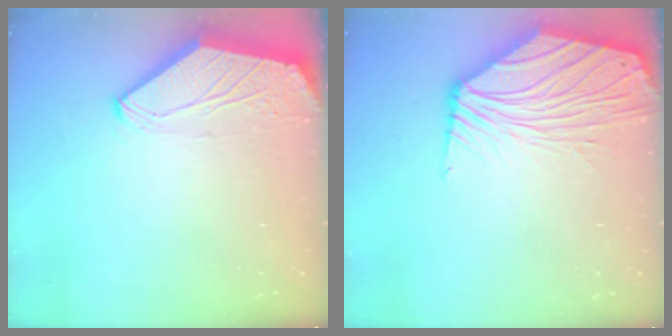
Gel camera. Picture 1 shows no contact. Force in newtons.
{"total": 9.1, "press": 8.9, "slide": 1.6}